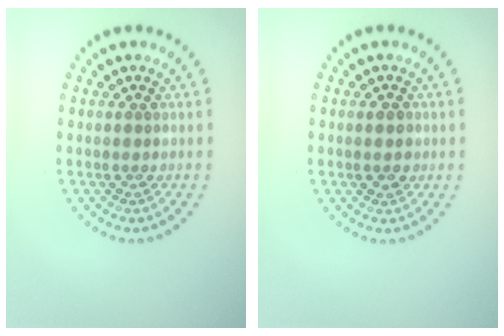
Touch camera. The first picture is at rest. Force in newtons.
{"total": 1.2, "press": 1.1, "slide": 0.1}